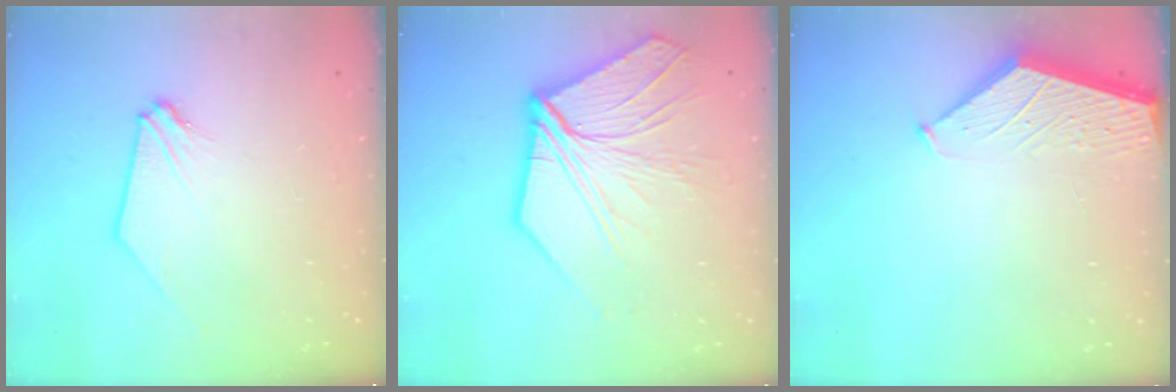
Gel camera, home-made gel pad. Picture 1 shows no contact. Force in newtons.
{"total": 14.5, "press": 14.3, "slide": 2.4}
{"total": 1.5, "press": 1.5, "slide": 0.2}